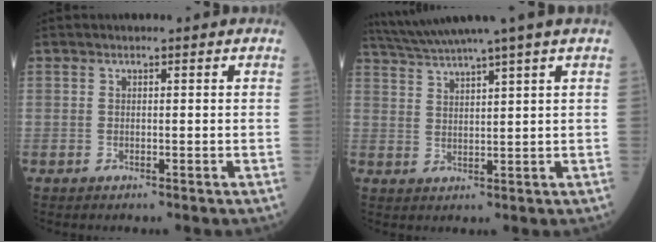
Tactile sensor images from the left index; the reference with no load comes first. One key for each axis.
{"total": 8.5, "fx": 7.1, "fy": -2.3, "fz": 4.0, "tx": -0.071, "ty": 0.013, "tz": 0.122}